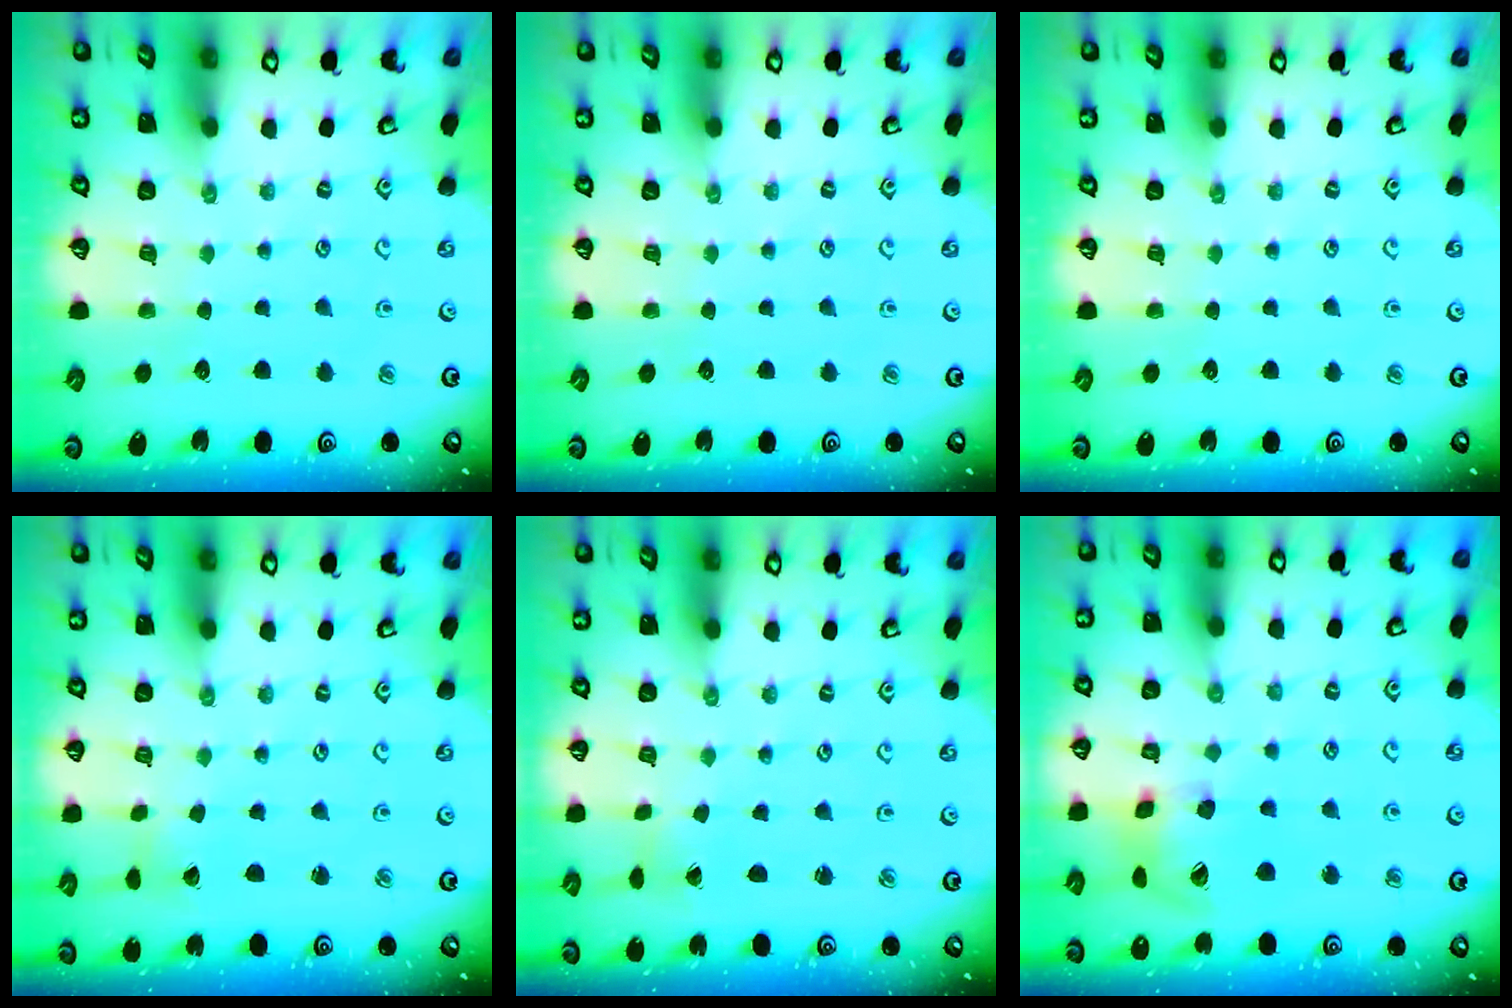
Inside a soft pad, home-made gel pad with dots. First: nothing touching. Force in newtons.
{"total": 0.0}
{"total": 0.0}
{"total": 1.8, "press": 1.8, "slide": 0.2}
{"total": 1.1, "press": 1.1, "slide": 0.0}
{"total": 15.6, "press": 15.4, "slide": 2.5}